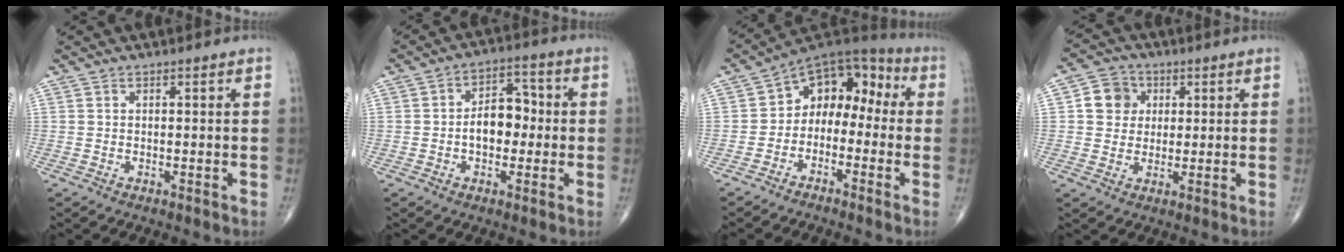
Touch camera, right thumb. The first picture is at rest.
{"total": 8.1, "force": [-0.8, 5.4, 6.1], "torque": [-0.066, 0.027, -0.022]}
{"total": 11.2, "force": [-1.6, 8.1, 7.6], "torque": [-0.065, 0.065, -0.046]}
{"total": 6.7, "force": [1.5, 6.0, 2.5], "torque": [-0.015, 0.002, 0.019]}